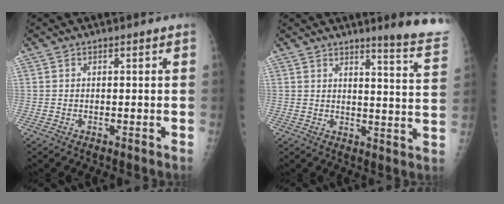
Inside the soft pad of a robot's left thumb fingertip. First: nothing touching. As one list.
[{"total": 10.6, "force": [9.2, 0.2, 5.4], "torque": [-0.051, -0.082, 0.101]}]